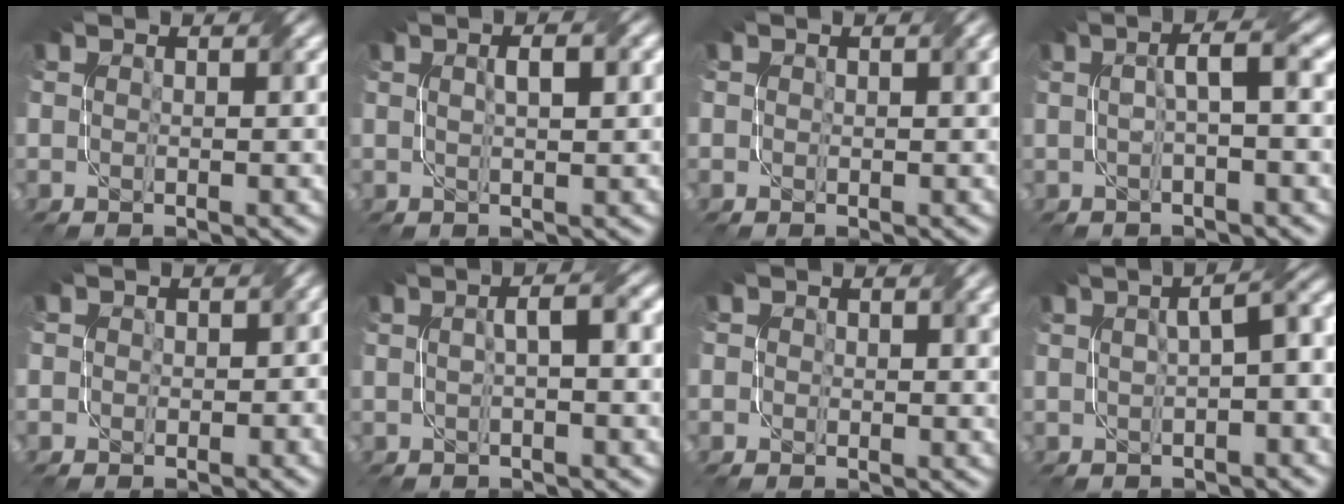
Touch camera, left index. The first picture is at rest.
{"total": 2.5, "force": [0.9, 0.8, 2.2], "torque": [-0.017, 0.004, 0.005]}
{"total": 0.6, "force": [0.1, 0.5, 0.4], "torque": [-0.002, 0.003, 0.006]}
{"total": 2.8, "force": [0.2, 0.4, 2.7], "torque": [-0.043, 0.015, 0.004]}
{"total": 2.1, "force": [0.1, 1.9, 0.8], "torque": [0.006, 0.003, 0.000]}
{"total": 2.7, "force": [0.2, 0.6, 2.6], "torque": [-0.038, 0.013, 0.006]}
{"total": 1.4, "force": [0.6, 1.1, 0.6], "torque": [0.001, 0.000, 0.009]}
{"total": 5.6, "force": [0.6, 1.8, 5.2], "torque": [-0.047, 0.023, 0.016]}